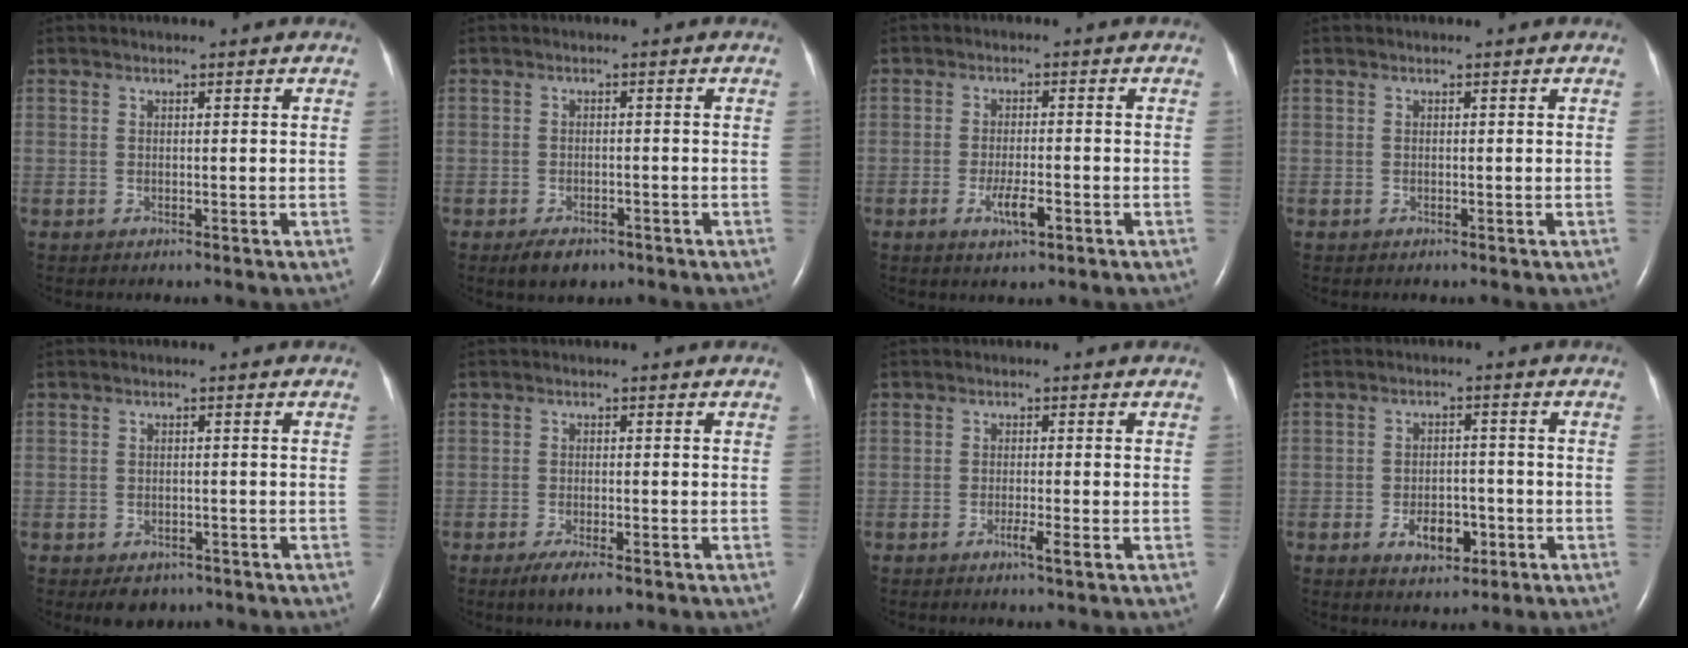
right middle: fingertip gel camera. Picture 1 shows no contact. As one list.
[{"total": 3.5, "force": [-2.4, 1.8, 1.8], "torque": [-0.034, -0.003, -0.030]}, {"total": 3.9, "force": [-1.7, 0.8, 3.4], "torque": [-0.066, -0.003, -0.029]}, {"total": 0.0}, {"total": 3.2, "force": [-2.2, 2.0, 1.1], "torque": [-0.013, 0.001, -0.022]}, {"total": 4.2, "force": [-2.7, 0.9, 3.1], "torque": [-0.056, -0.009, -0.041]}, {"total": 2.0, "force": [-1.0, -0.2, 1.8], "torque": [-0.031, -0.004, -0.017]}, {"total": 5.3, "force": [-2.2, 3.0, 3.7], "torque": [-0.058, 0.003, -0.029]}]